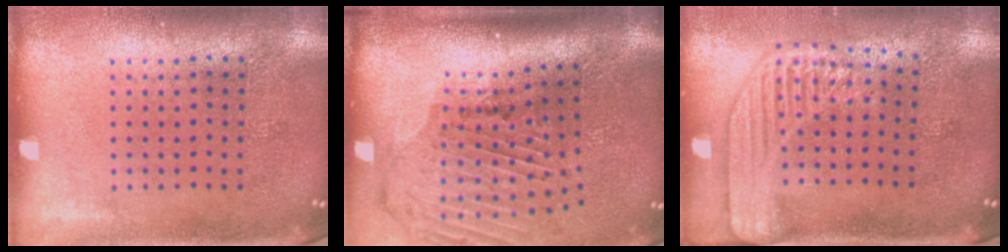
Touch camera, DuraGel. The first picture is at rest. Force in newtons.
{"total": 2.0, "press": 1.7, "slide": 1.1}
{"total": 2.2, "press": 1.8, "slide": 1.3}